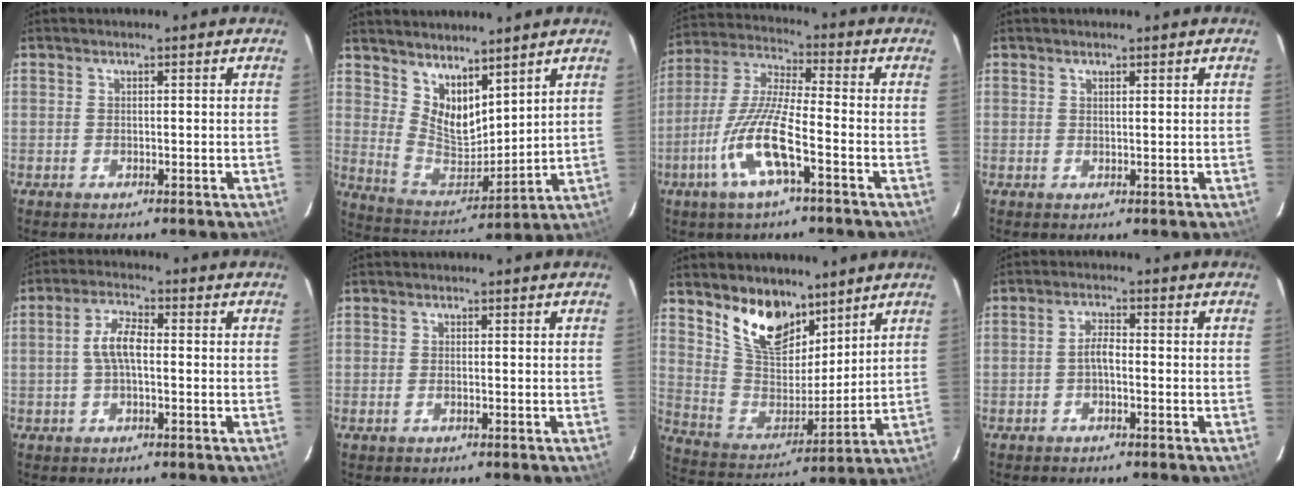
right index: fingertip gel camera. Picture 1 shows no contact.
{"total": 11.2, "force": [8.0, 4.8, 6.2], "torque": [-0.111, -0.011, 0.160]}
{"total": 12.4, "force": [-5.4, 2.0, 11.0], "torque": [-0.236, -0.006, -0.109]}
{"total": 0.9, "force": [0.8, 0.1, 0.4], "torque": [-0.009, -0.002, 0.012]}
{"total": 5.3, "force": [-0.3, 2.0, 4.9], "torque": [-0.100, 0.013, -0.007]}
{"total": 0.7, "force": [-0.3, 0.3, 0.6], "torque": [-0.013, 0.000, -0.007]}
{"total": 14.3, "force": [9.8, 7.3, 7.4], "torque": [-0.147, -0.004, 0.189]}
{"total": 2.4, "force": [-0.9, 0.8, 2.1], "torque": [-0.044, 0.009, -0.018]}